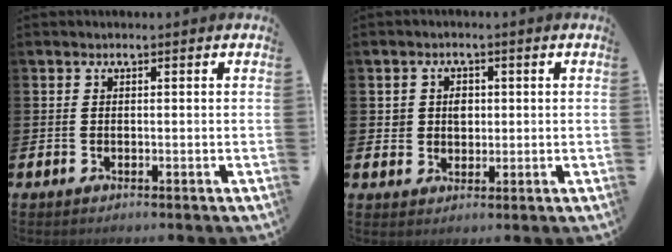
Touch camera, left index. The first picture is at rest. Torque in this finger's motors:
{"motor_torque": [0.17, -0.01, 0.02, 0.01]}